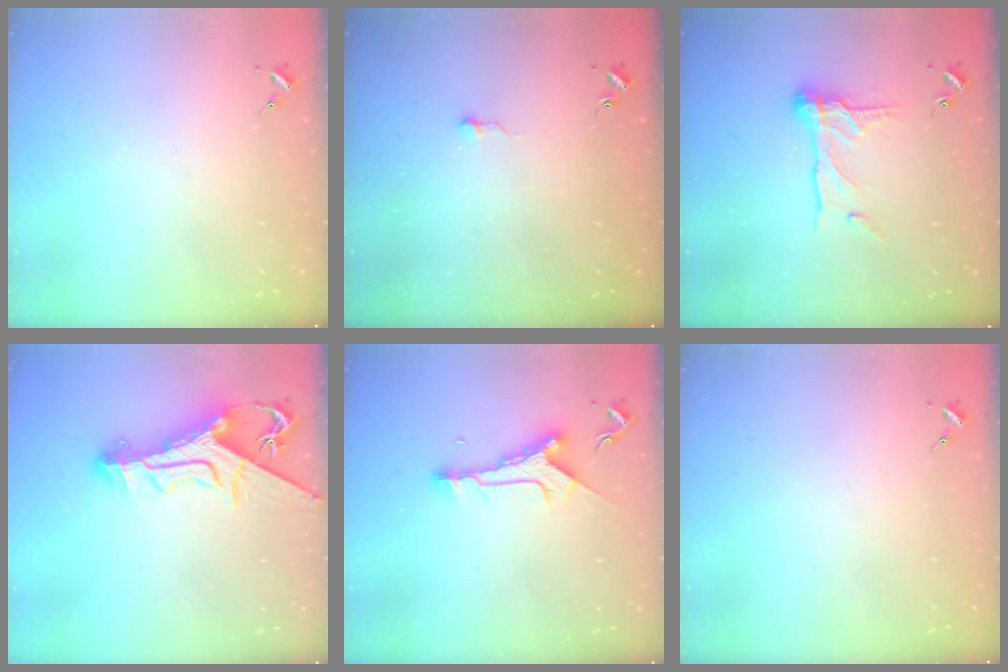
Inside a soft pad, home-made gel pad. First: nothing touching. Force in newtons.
{"total": 6.2, "press": 6.2, "slide": 0.5}
{"total": 13.5, "press": 13.5, "slide": 1.1}
{"total": 15.5, "press": 15.4, "slide": 1.3}
{"total": 9.9, "press": 9.9, "slide": 0.5}
{"total": 0.0}